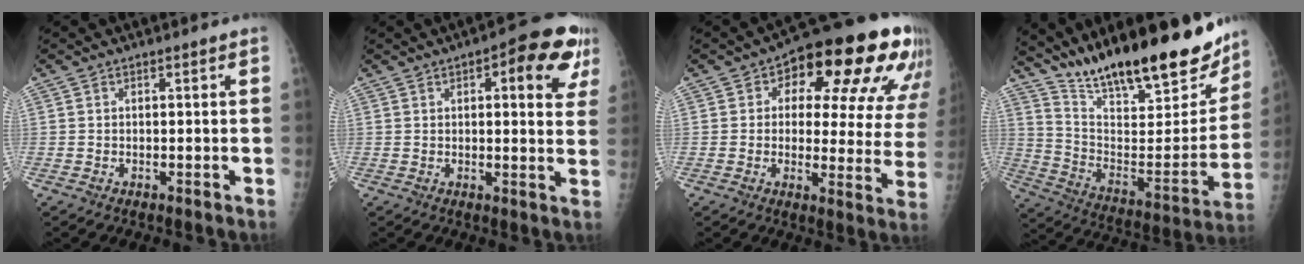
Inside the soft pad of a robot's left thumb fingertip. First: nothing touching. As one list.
[{"total": 12.4, "force": [5.2, 4.4, 10.3], "torque": [-0.086, -0.006, 0.054]}, {"total": 21.7, "force": [8.9, 10.0, 17.1], "torque": [-0.175, 0.007, 0.116]}, {"total": 29.0, "force": [22.4, 8.2, 16.6], "torque": [-0.232, -0.090, 0.344]}]